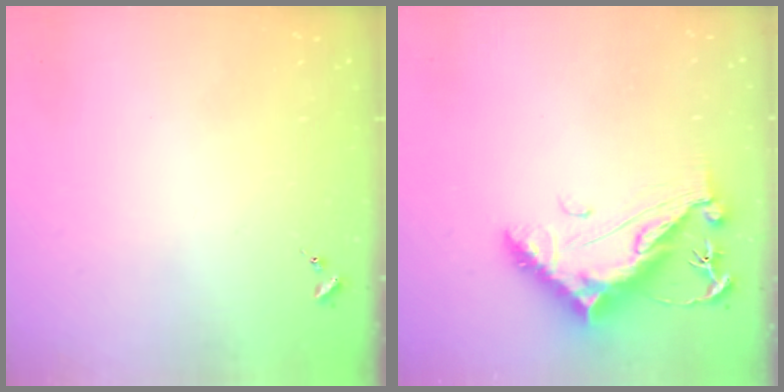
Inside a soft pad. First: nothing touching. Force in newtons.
{"total": 13.0, "press": 12.9, "slide": 1.6}